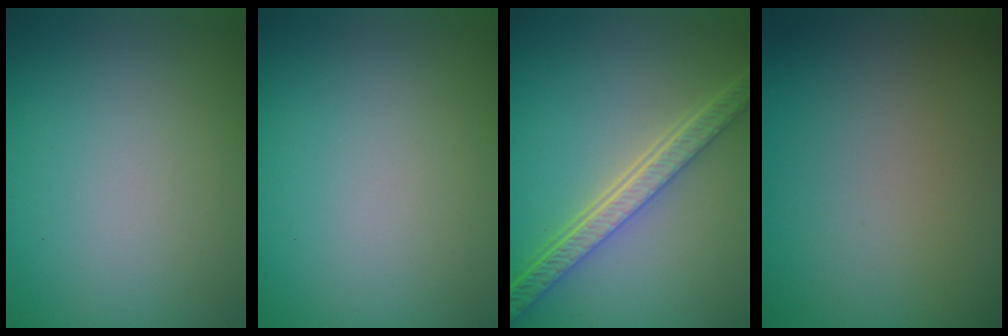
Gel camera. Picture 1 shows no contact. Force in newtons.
{"total": 0.0}
{"total": 5.7, "press": 4.4, "slide": 3.7}
{"total": 0.0}